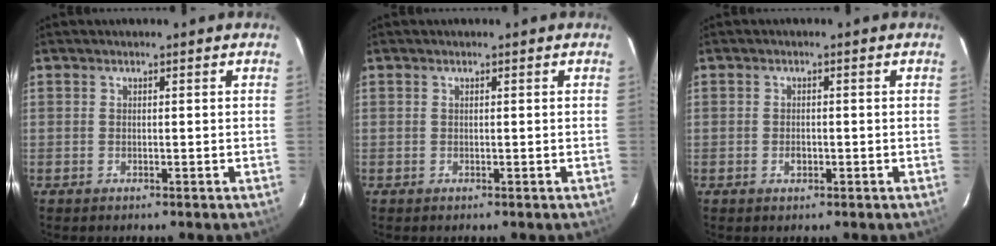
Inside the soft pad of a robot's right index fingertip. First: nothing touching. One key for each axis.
{"total": 0.0}
{"total": 1.6, "fx": -0.6, "fy": 1.1, "fz": 1.0, "tx": -0.018, "ty": 0.004, "tz": -0.009}